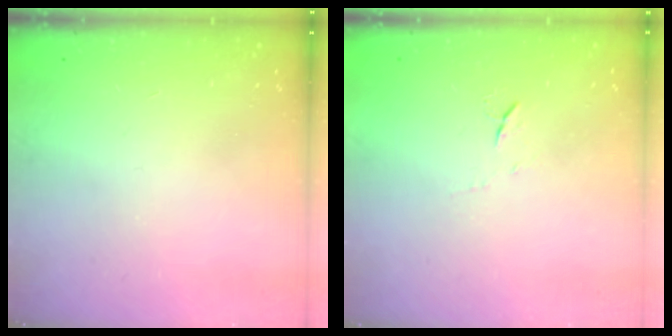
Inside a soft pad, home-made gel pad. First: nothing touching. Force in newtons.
{"total": 4.6, "press": 4.6, "slide": 0.7}